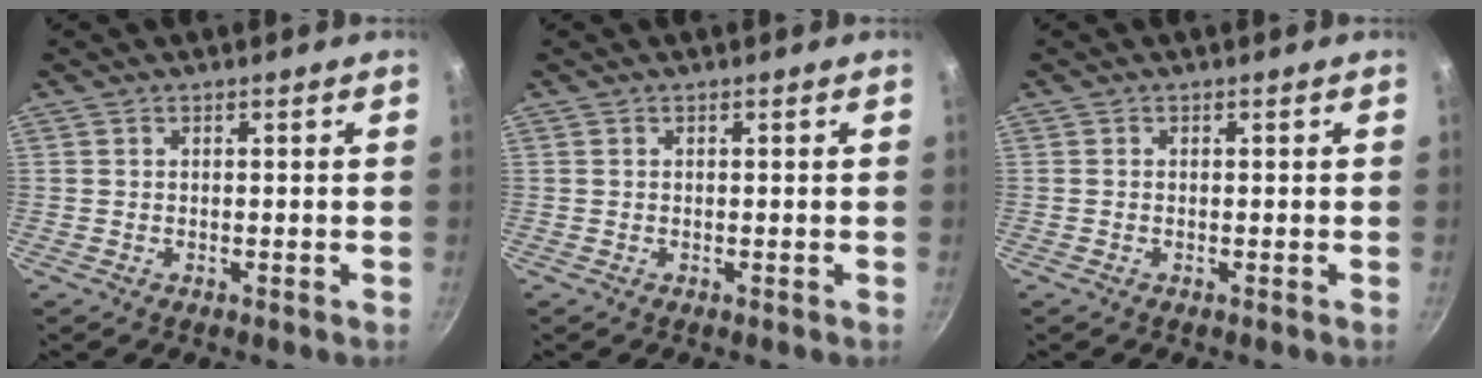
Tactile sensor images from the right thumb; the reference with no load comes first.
{"total": 0.0}
{"total": 0.0}